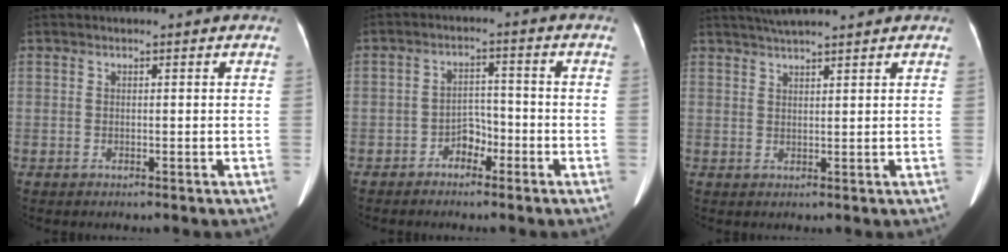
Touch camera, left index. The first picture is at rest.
{"total": 3.5, "force": [-2.4, 1.9, 1.6], "torque": [-0.028, 0.004, -0.043]}
{"total": 5.8, "force": [5.1, 0.2, 2.7], "torque": [-0.048, 0.022, 0.081]}